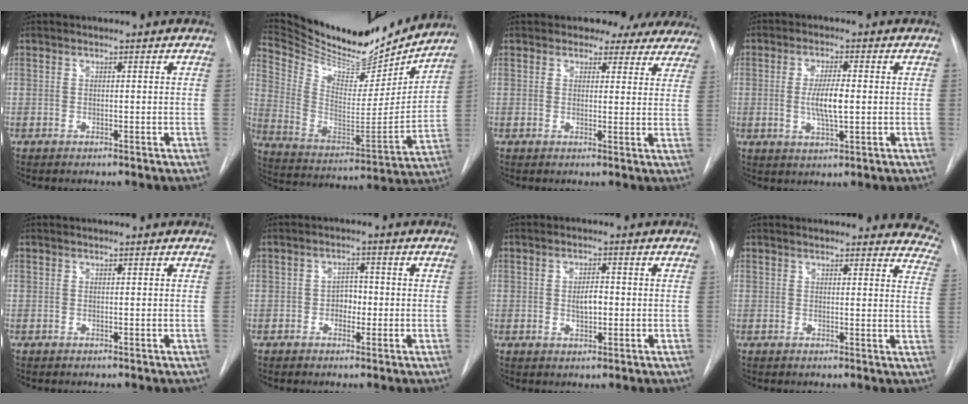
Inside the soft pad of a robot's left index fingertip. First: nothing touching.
{"total": 23.4, "force": [21.3, 5.5, 7.9], "torque": [-0.146, -0.036, 0.331]}
{"total": 11.8, "force": [10.3, 5.4, 2.0], "torque": [0.003, -0.010, 0.094]}
{"total": 5.6, "force": [-0.4, 1.1, 5.5], "torque": [-0.107, -0.006, -0.006]}
{"total": 0.0}
{"total": 2.6, "force": [-0.8, 1.9, 1.7], "torque": [-0.017, 0.006, -0.015]}
{"total": 3.2, "force": [-0.4, 1.4, 2.8], "torque": [-0.044, -0.001, -0.003]}
{"total": 14.7, "force": [13.9, 3.6, 3.2], "torque": [0.004, -0.061, 0.117]}